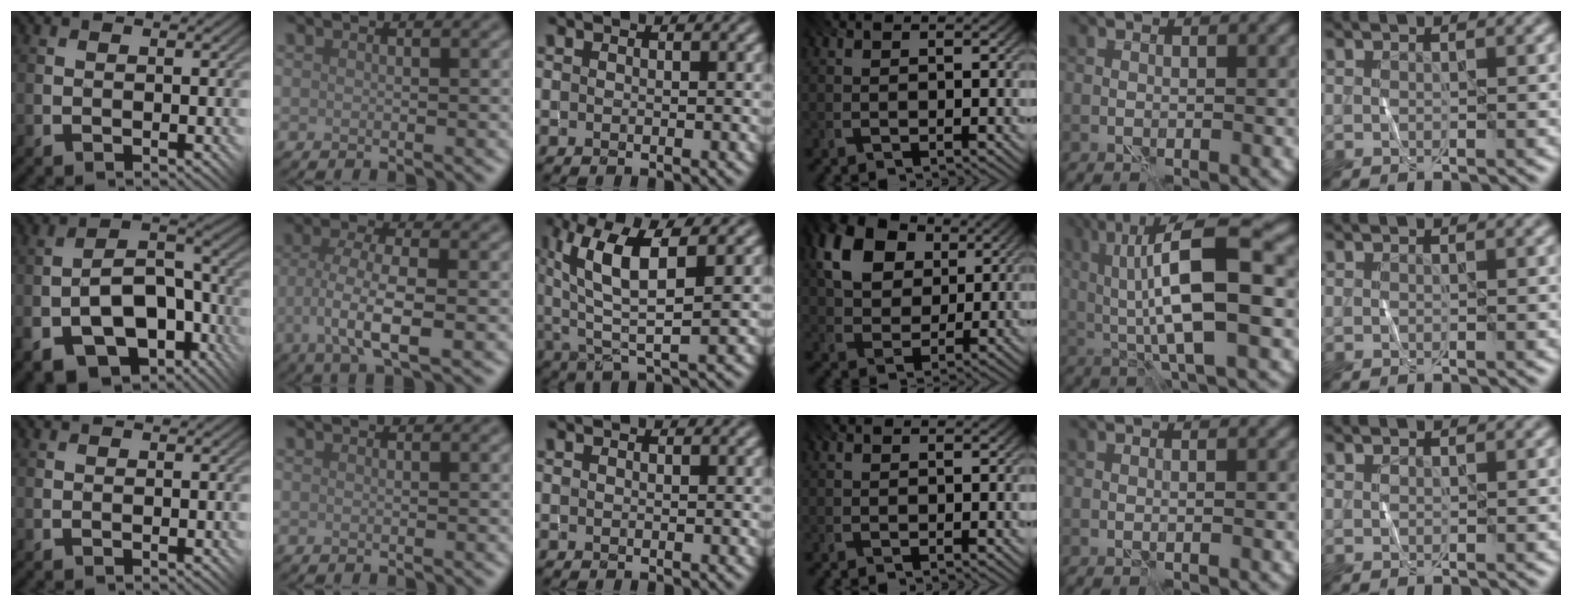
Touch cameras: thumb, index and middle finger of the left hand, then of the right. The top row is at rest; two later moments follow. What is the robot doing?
{"motion": "fold", "object": "shorts"}